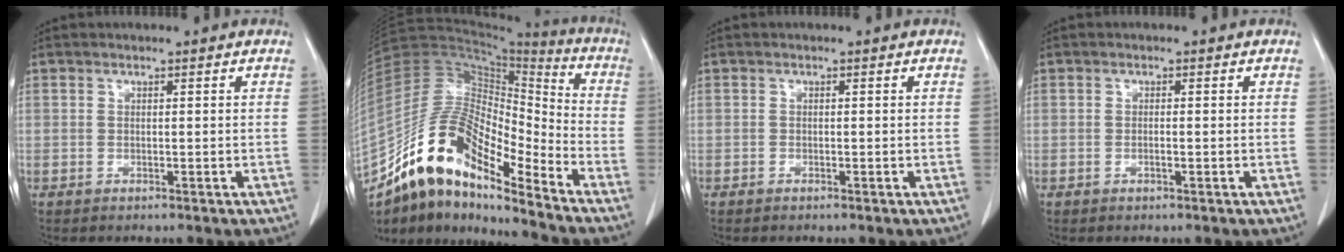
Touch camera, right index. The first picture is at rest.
{"total": 20.7, "force": [-14.8, 5.8, 13.3], "torque": [-0.267, 0.022, -0.268]}
{"total": 0.8, "force": [-0.4, 0.4, 0.5], "torque": [-0.010, 0.000, -0.006]}
{"total": 1.2, "force": [-0.3, 0.4, 1.0], "torque": [-0.024, 0.002, -0.005]}